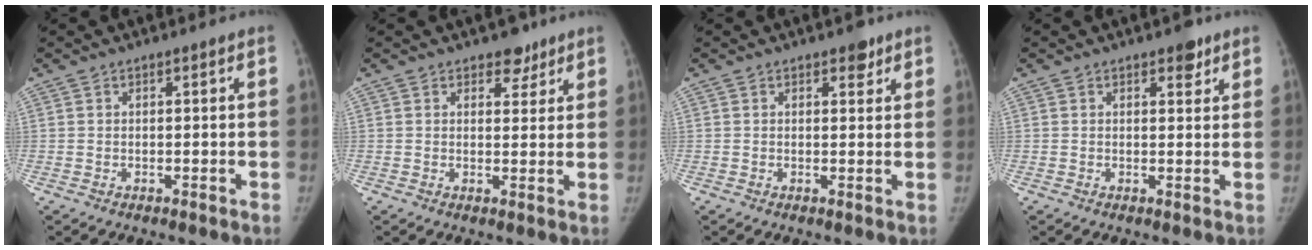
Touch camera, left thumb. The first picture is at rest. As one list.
[{"total": 3.9, "force": [2.8, 2.3, 1.4], "torque": [0.007, -0.016, 0.039]}, {"total": 2.4, "force": [1.6, 1.4, 1.2], "torque": [-0.001, -0.008, 0.020]}, {"total": 2.9, "force": [1.9, 1.5, 1.6], "torque": [-0.006, -0.010, 0.025]}]